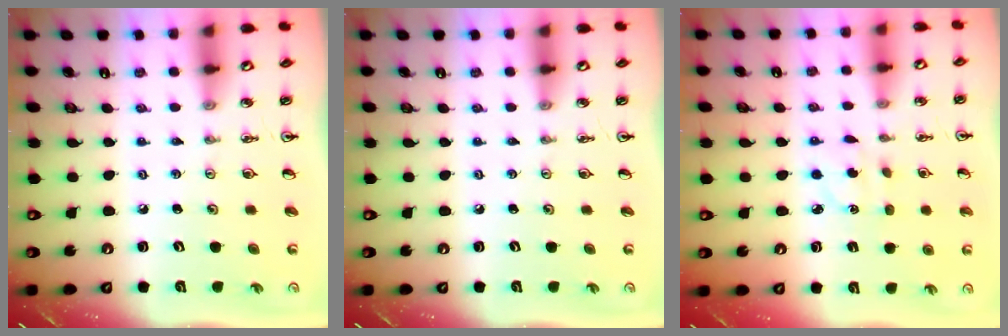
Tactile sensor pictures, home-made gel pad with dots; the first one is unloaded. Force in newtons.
{"total": 0.0}
{"total": 3.5, "press": 3.4, "slide": 0.8}